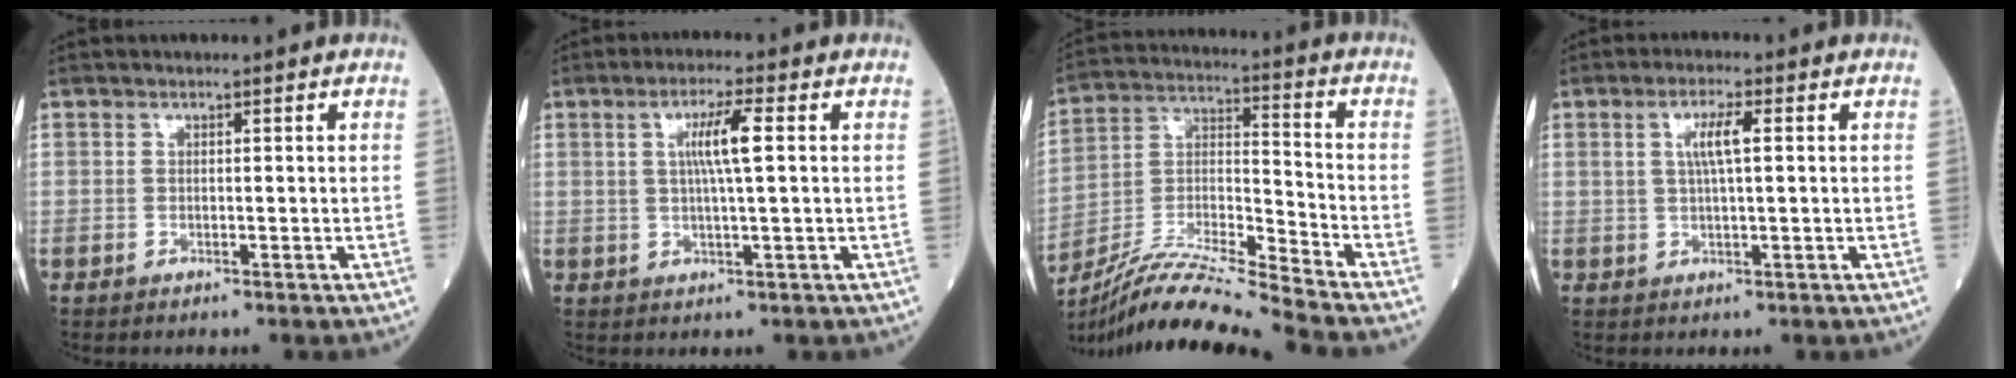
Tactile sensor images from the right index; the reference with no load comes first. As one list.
[{"total": 5.2, "force": [1.0, -0.3, 5.1], "torque": [-0.095, 0.001, 0.019]}, {"total": 15.6, "force": [-14.4, -2.7, 5.3], "torque": [-0.094, 0.001, -0.266]}, {"total": 4.2, "force": [1.0, 0.4, 4.0], "torque": [-0.078, 0.005, 0.019]}]